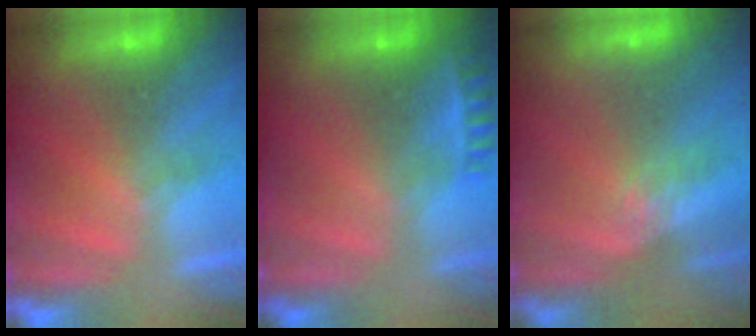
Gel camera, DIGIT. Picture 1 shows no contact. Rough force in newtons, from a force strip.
{"total": 2.3}
{"total": 3.0}